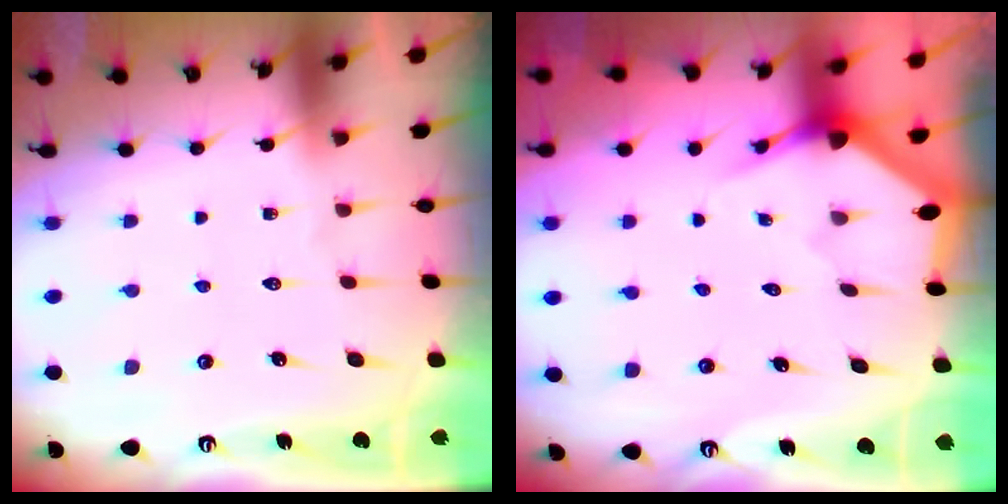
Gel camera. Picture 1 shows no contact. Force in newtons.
{"total": 3.0, "press": 3.0, "slide": 0.1}